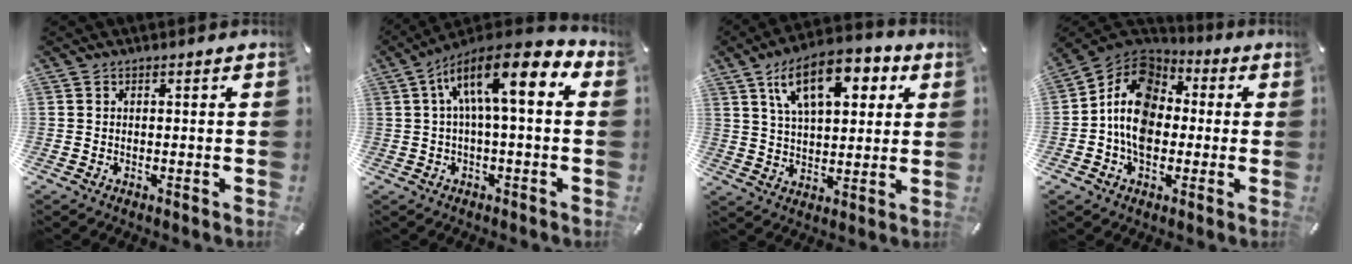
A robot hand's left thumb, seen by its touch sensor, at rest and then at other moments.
{"total": 13.5, "force": [4.0, 4.3, 12.2], "torque": [-0.208, -0.022, 0.067]}
{"total": 15.1, "force": [7.1, 7.9, 10.8], "torque": [-0.173, -0.007, 0.121]}
{"total": 12.8, "force": [-1.5, 10.3, 7.5], "torque": [-0.152, 0.017, -0.031]}